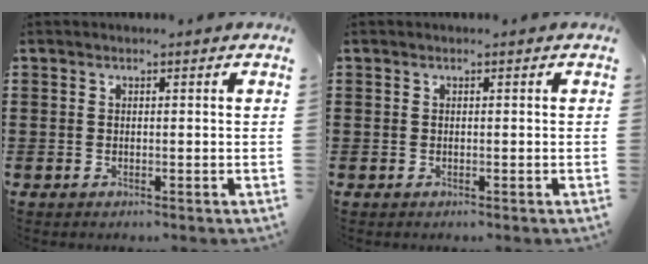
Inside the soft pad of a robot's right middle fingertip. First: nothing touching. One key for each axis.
{"total": 0.0}